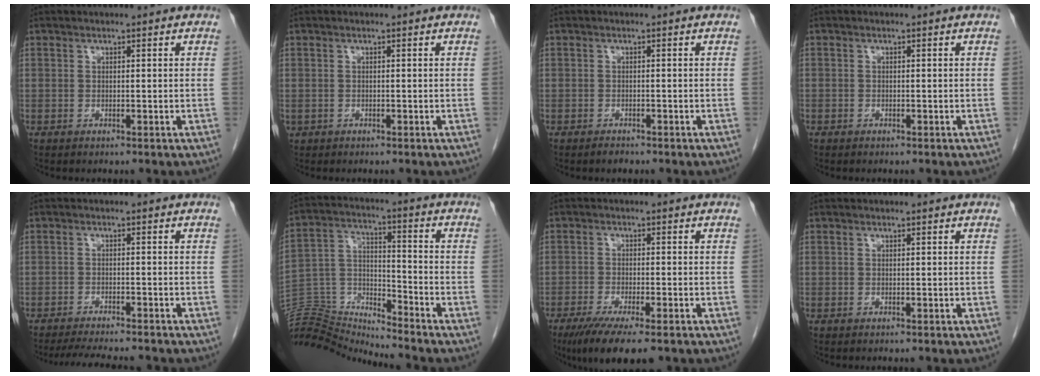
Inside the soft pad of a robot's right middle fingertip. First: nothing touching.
{"total": 0.5, "force": [-0.3, 0.5, 0.1], "torque": [-0.007, 0.003, -0.002]}
{"total": 1.1, "force": [-1.0, 0.4, 0.4], "torque": [-0.012, -0.003, -0.013]}
{"total": 0.6, "force": [-0.4, 0.5, 0.0], "torque": [-0.006, 0.004, -0.010]}
{"total": 9.9, "force": [-9.0, 1.1, 3.9], "torque": [-0.061, -0.013, -0.126]}
{"total": 13.8, "force": [-13.8, -1.1, 0.1], "torque": [-0.004, 0.043, -0.258]}
{"total": 9.5, "force": [-6.6, 1.8, 6.6], "torque": [-0.103, -0.021, -0.101]}
{"total": 0.0}